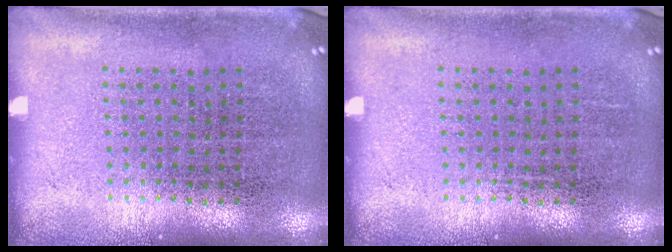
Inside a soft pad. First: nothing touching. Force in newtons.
{"total": 0.0}